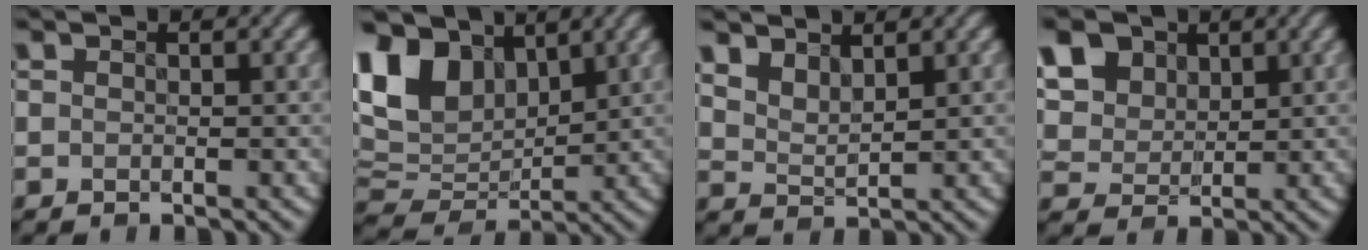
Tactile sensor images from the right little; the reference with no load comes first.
{"total": 9.9, "force": [4.0, 6.5, 6.4], "torque": [-0.157, 0.007, 0.075]}
{"total": 3.6, "force": [2.8, 1.4, 1.8], "torque": [-0.040, 0.006, 0.043]}
{"total": 6.6, "force": [3.0, 4.8, 3.4], "torque": [-0.114, 0.012, 0.054]}